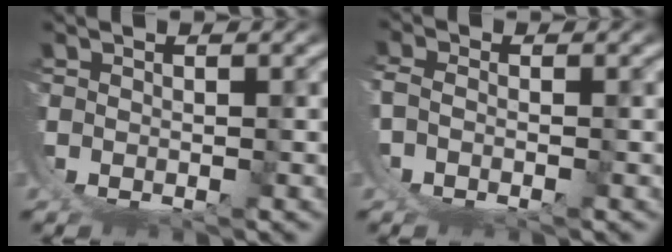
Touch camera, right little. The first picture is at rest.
{"total": 1.3, "force": [-0.4, -0.1, 1.2], "torque": [-0.019, 0.001, -0.010]}